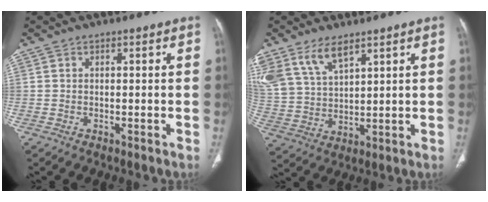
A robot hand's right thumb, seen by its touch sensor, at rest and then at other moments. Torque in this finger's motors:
{"motor_torque": [0.21, 0.30, 0.81, 0.69, 0.23]}